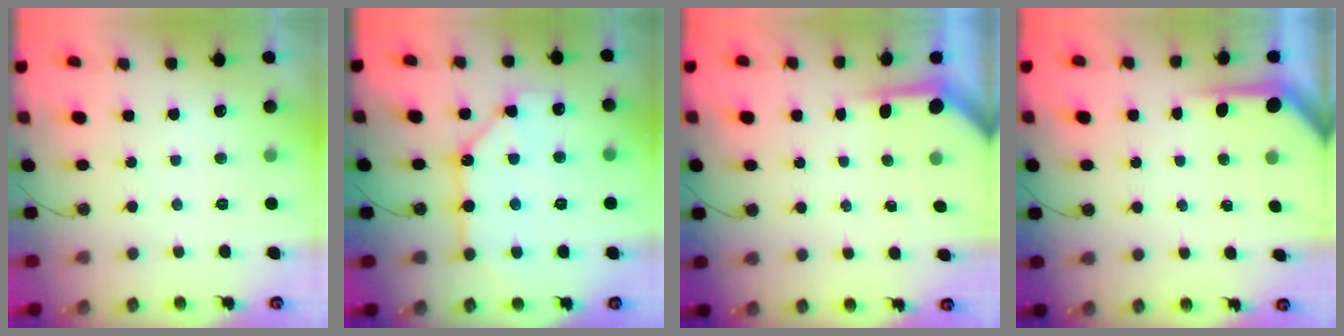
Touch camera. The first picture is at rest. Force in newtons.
{"total": 13.5, "press": 13.5, "slide": 1.4}
{"total": 3.6, "press": 3.6, "slide": 0.3}
{"total": 3.5, "press": 3.5, "slide": 0.4}